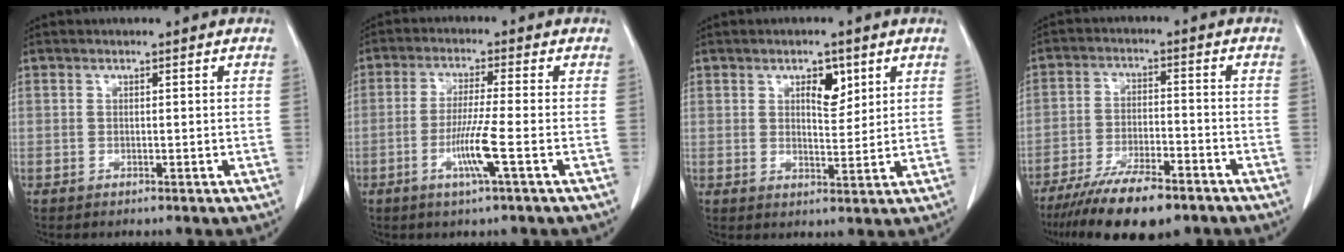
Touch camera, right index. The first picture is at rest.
{"total": 6.5, "force": [-2.3, -0.7, 6.1], "torque": [-0.116, -0.013, -0.046]}
{"total": 4.3, "force": [2.1, 1.8, 3.2], "torque": [-0.050, -0.001, 0.035]}
{"total": 12.8, "force": [-9.7, 3.2, 7.8], "torque": [-0.134, -0.023, -0.160]}